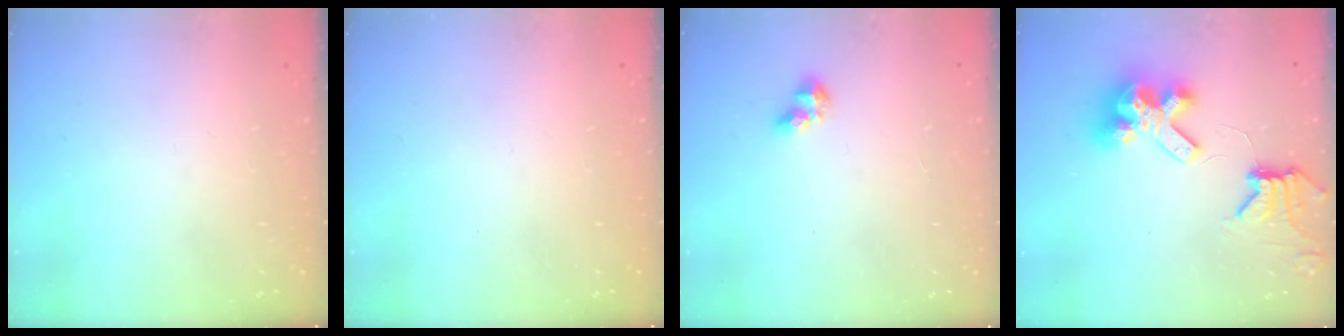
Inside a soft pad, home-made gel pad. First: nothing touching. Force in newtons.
{"total": 0.0}
{"total": 5.9, "press": 5.9, "slide": 0.5}
{"total": 12.3, "press": 12.2, "slide": 1.5}